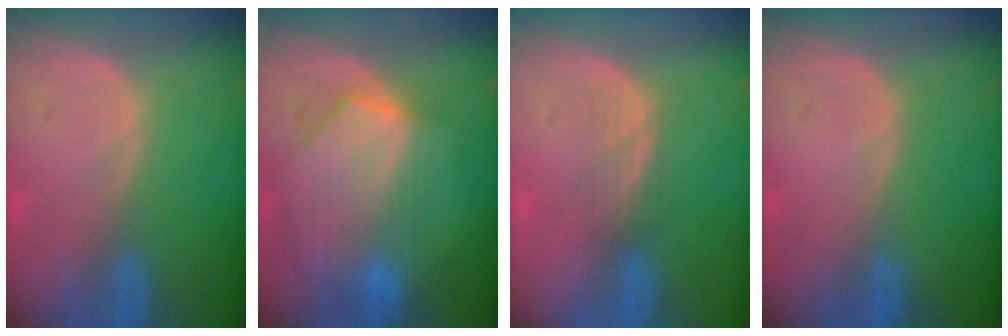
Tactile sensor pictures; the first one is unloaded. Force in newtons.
{"total": 8.6, "press": 7.9, "slide": 3.5}
{"total": 3.0, "press": 2.5, "slide": 1.7}
{"total": 0.0}